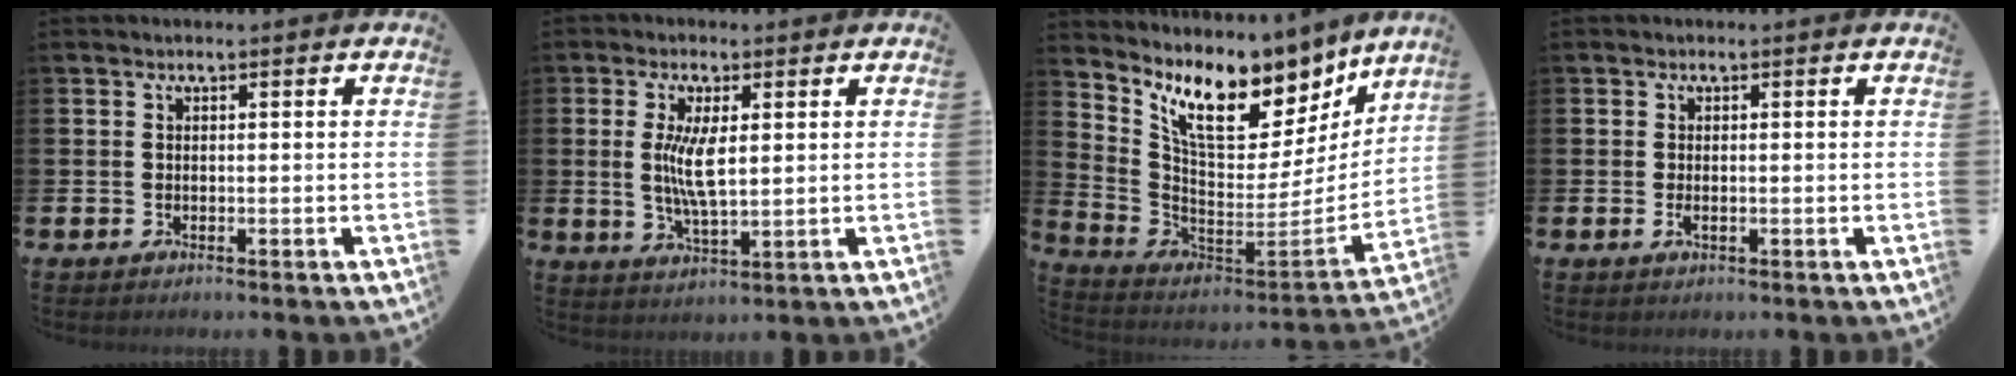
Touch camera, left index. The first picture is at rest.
{"total": 5.9, "force": [1.4, 1.9, 5.4], "torque": [-0.095, 0.000, 0.020]}
{"total": 10.7, "force": [8.3, 4.6, 4.9], "torque": [-0.132, -0.062, 0.148]}
{"total": 0.9, "force": [-0.1, 0.3, 0.9], "torque": [-0.013, -0.001, -0.003]}